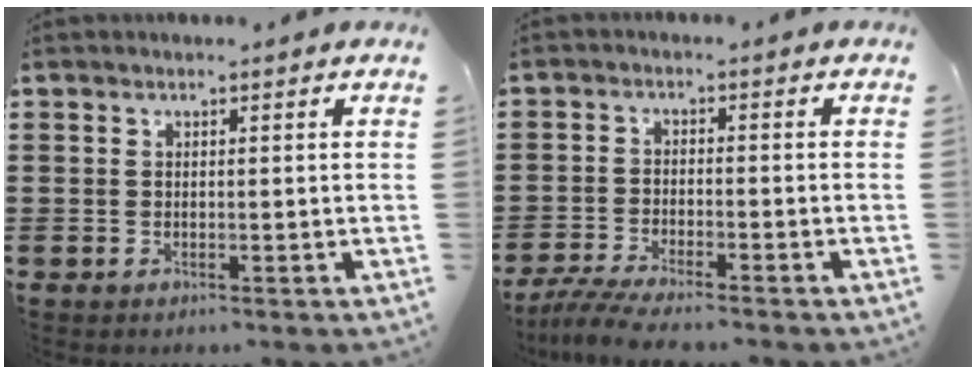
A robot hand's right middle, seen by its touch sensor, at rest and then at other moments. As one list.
[{"total": 4.6, "force": [-4.2, 0.1, 1.8], "torque": [-0.050, -0.014, -0.088]}]